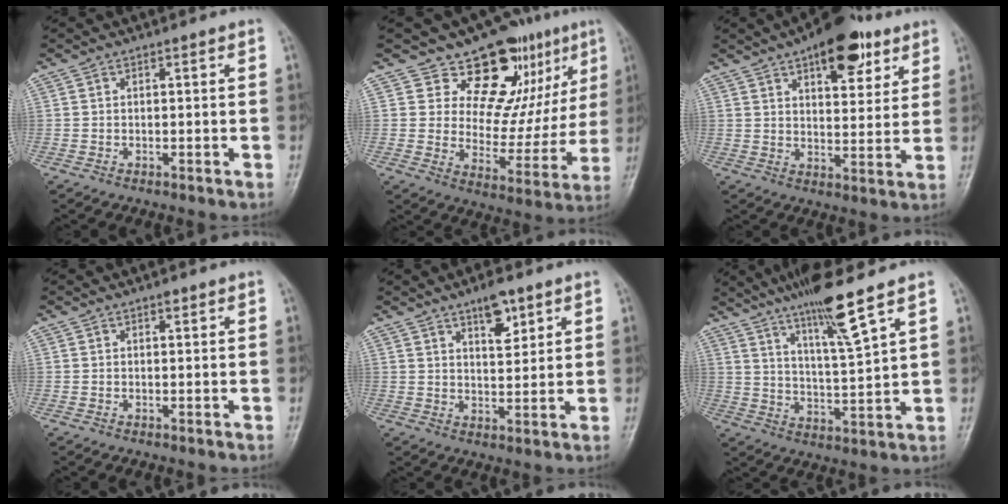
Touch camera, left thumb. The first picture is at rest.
{"total": 16.8, "force": [9.8, 8.8, 10.4], "torque": [-0.072, -0.058, 0.151]}
{"total": 14.2, "force": [8.1, 6.4, 9.6], "torque": [-0.096, -0.029, 0.116]}
{"total": 0.8, "force": [0.5, 0.4, 0.5], "torque": [-0.005, -0.001, 0.006]}
{"total": 6.2, "force": [3.7, 2.4, 4.3], "torque": [-0.049, -0.024, 0.058]}
{"total": 11.9, "force": [7.8, 0.5, 8.9], "torque": [-0.156, -0.048, 0.142]}